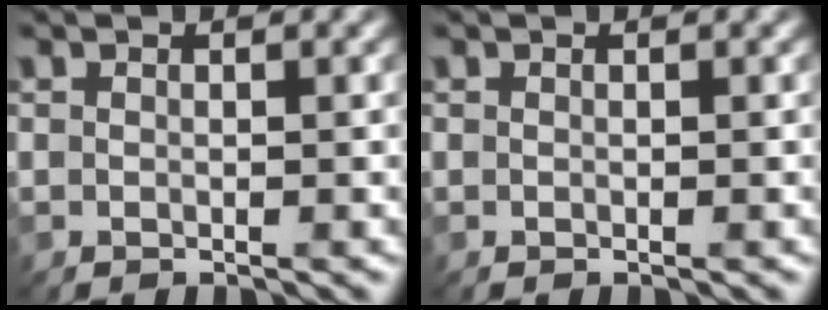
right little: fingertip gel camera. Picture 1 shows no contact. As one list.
[{"total": 0.0}]